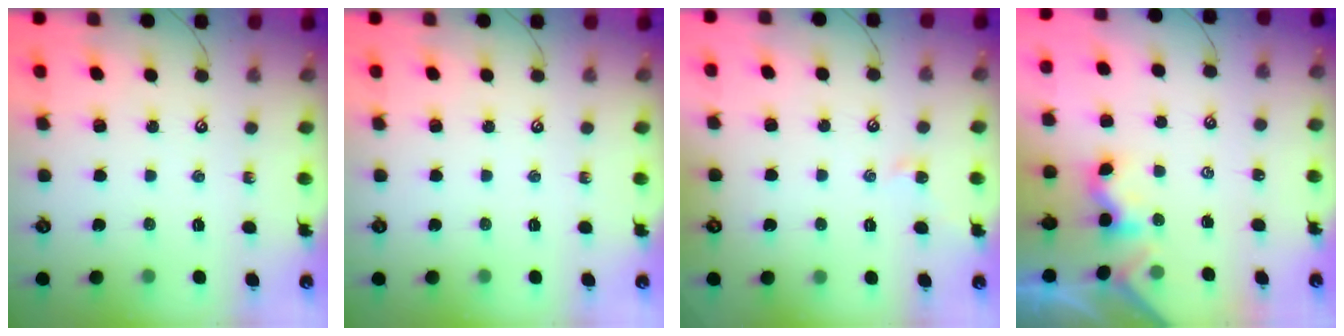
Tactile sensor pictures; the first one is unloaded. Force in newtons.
{"total": 0.0}
{"total": 0.5, "press": 0.4, "slide": 0.4}
{"total": 1.7, "press": 1.6, "slide": 0.5}